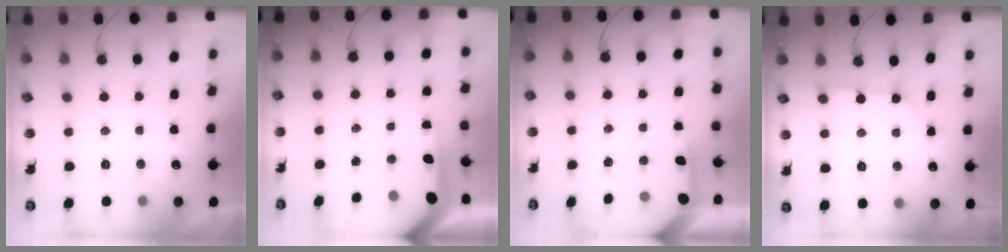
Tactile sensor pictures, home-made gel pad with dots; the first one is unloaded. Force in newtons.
{"total": 5.9, "press": 5.8, "slide": 0.6}
{"total": 3.9, "press": 3.9, "slide": 0.5}
{"total": 1.9, "press": 1.9, "slide": 0.1}